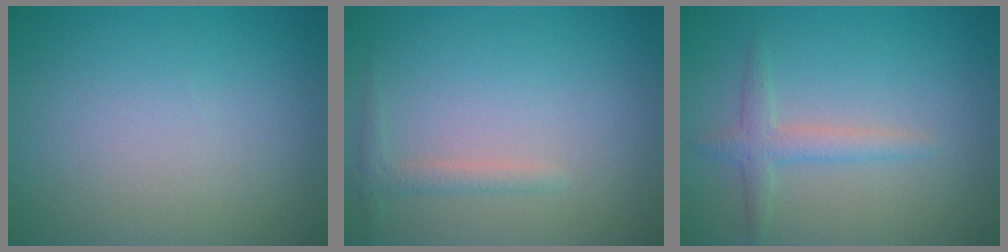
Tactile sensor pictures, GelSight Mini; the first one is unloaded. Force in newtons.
{"total": 1.3, "press": 1.3, "slide": 0.1}
{"total": 1.9, "press": 1.9, "slide": 0.0}